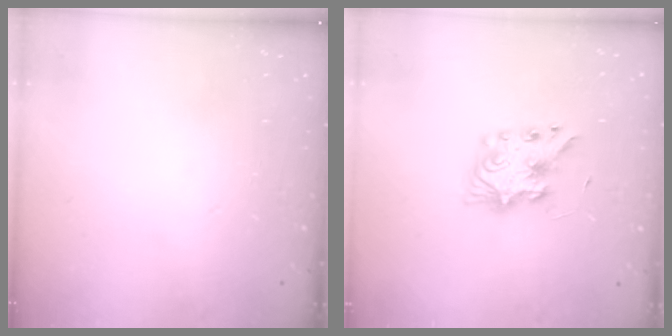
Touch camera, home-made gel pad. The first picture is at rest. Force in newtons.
{"total": 7.9, "press": 7.9, "slide": 0.7}